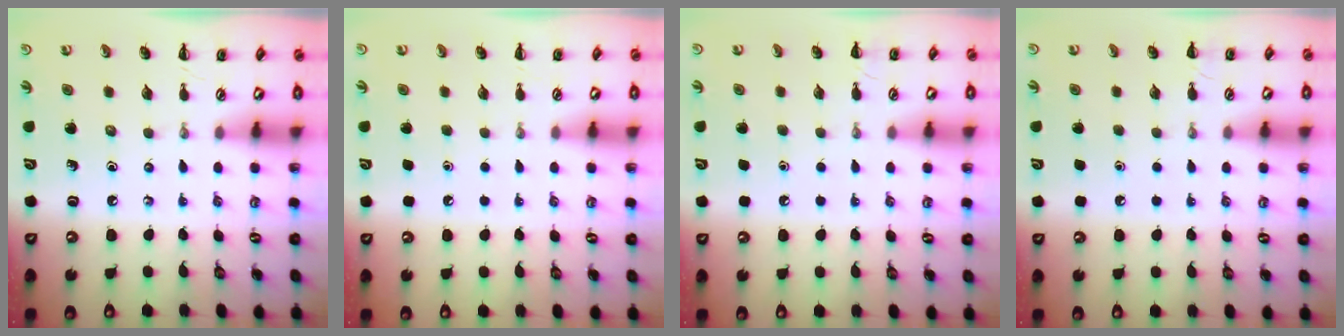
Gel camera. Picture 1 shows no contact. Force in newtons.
{"total": 1.7, "press": 1.7, "slide": 0.1}
{"total": 1.8, "press": 1.8, "slide": 0.1}
{"total": 1.8, "press": 1.8, "slide": 0.1}